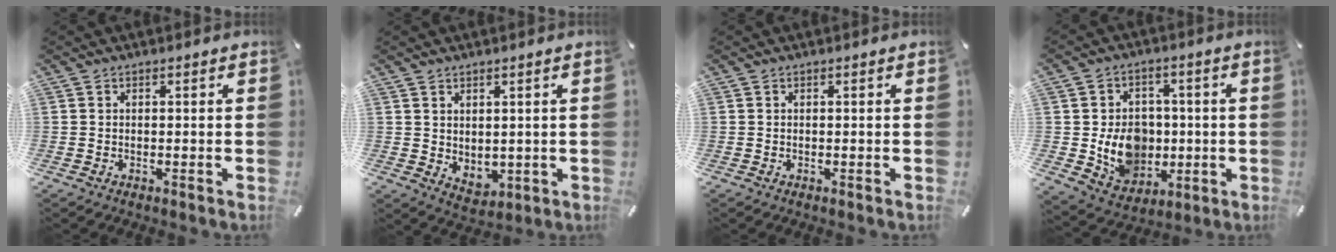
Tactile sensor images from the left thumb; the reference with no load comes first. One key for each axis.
{"total": 3.5, "fx": 2.4, "fy": 2.5, "fz": 0.4, "tx": 0.002, "ty": -0.014, "tz": 0.043}
{"total": 0.0}
{"total": 12.2, "fx": -0.8, "fy": 10.6, "fz": 6.0, "tx": -0.112, "ty": 0.007, "tz": -0.004}